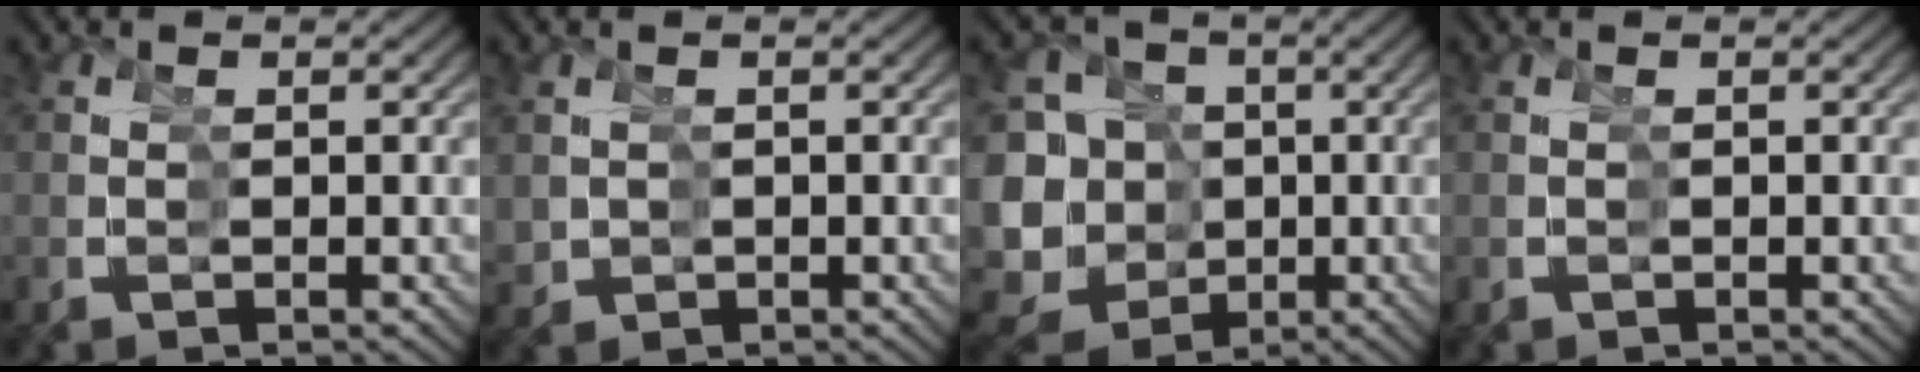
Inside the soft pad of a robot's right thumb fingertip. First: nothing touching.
{"total": 1.8, "force": [0.3, 1.7, 0.4], "torque": [-0.016, -0.011, 0.019]}
{"total": 17.5, "force": [-0.4, 15.6, 8.0], "torque": [-0.177, -0.037, -0.007]}
{"total": 0.7, "force": [-0.4, 0.4, 0.5], "torque": [-0.010, -0.003, -0.004]}